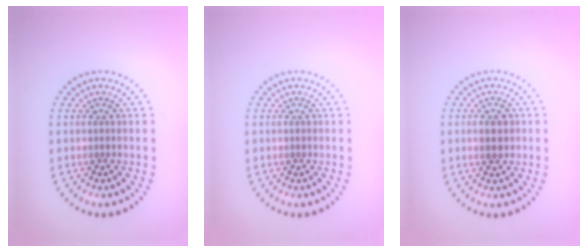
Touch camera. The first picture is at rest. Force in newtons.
{"total": 0.0}
{"total": 1.9, "press": 1.9, "slide": 0.2}